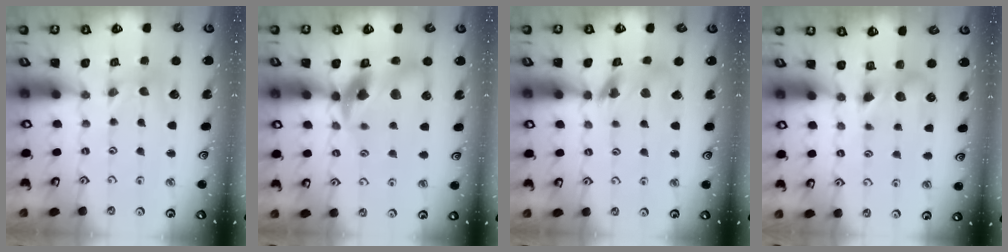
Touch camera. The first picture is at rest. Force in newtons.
{"total": 13.1, "press": 13.0, "slide": 1.7}
{"total": 11.3, "press": 11.2, "slide": 1.2}
{"total": 6.4, "press": 6.4, "slide": 0.7}